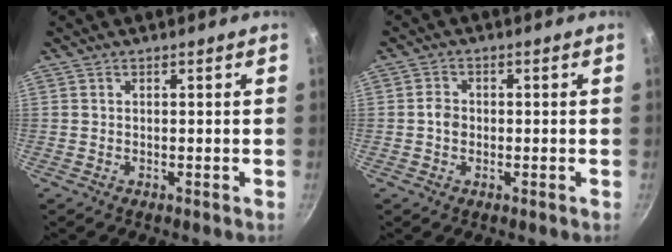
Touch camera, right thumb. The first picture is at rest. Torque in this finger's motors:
{"motor_torque": [-0.02, 0.17, 0.41, 0.25, -0.01]}